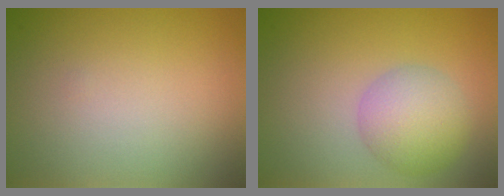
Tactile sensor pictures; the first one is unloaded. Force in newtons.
{"total": 4.3, "press": 4.3, "slide": 0.1}